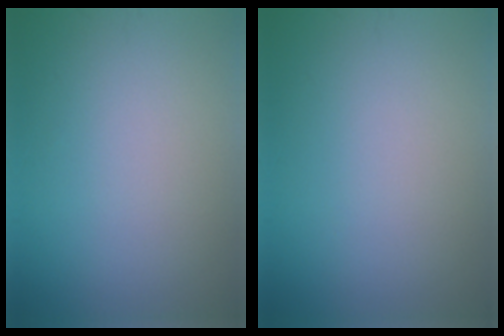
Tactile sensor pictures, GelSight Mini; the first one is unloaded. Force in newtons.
{"total": 0.0}